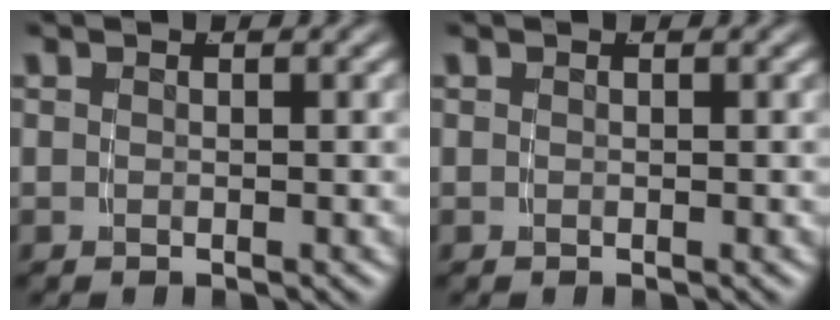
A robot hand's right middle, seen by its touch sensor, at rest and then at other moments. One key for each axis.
{"total": 0.0}